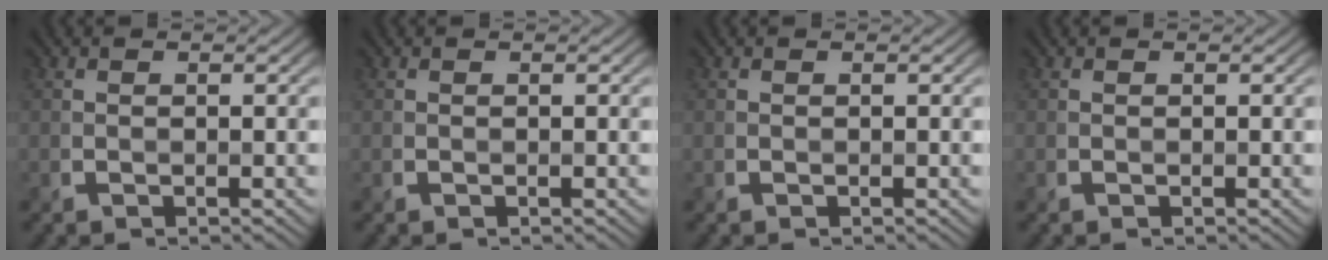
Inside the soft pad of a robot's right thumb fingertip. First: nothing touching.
{"total": 0.0}
{"total": 0.0}
{"total": 0.0}